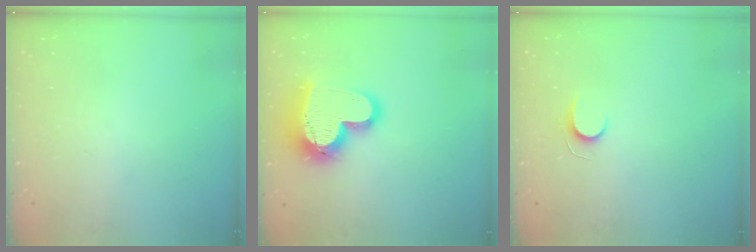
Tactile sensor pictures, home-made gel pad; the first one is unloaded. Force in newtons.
{"total": 17.4, "press": 17.4, "slide": 1.3}
{"total": 5.4, "press": 5.4, "slide": 0.5}